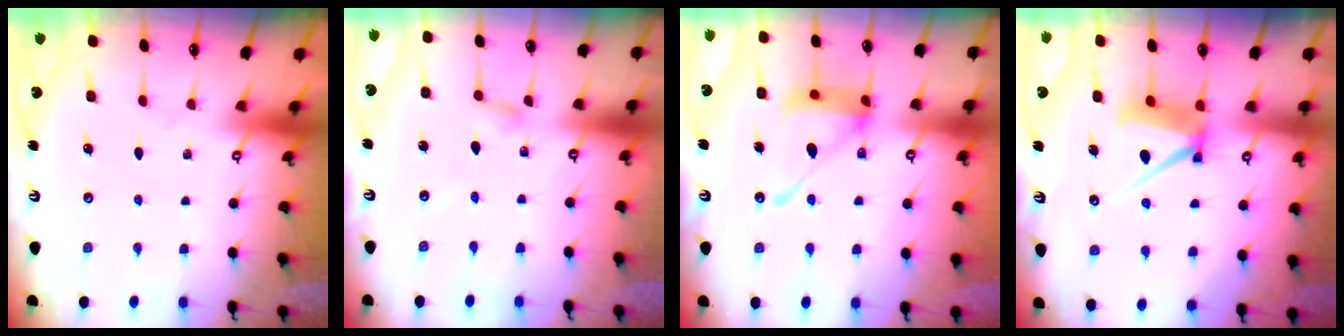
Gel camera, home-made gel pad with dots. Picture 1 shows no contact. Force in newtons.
{"total": 2.8, "press": 2.7, "slide": 0.3}
{"total": 14.5, "press": 14.4, "slide": 1.6}
{"total": 8.7, "press": 8.7, "slide": 1.0}